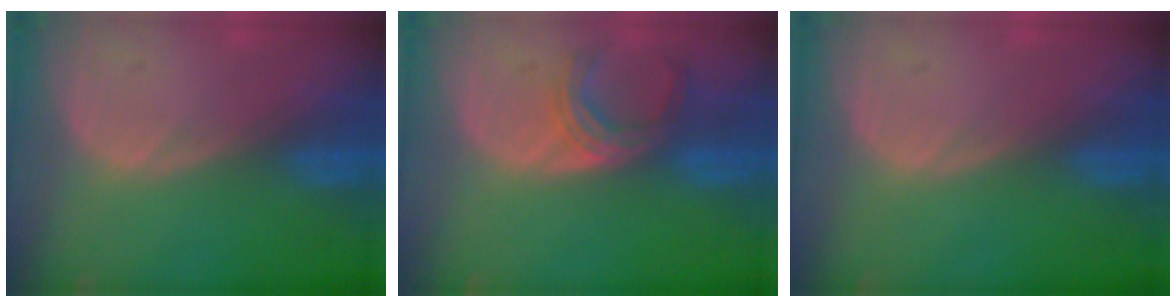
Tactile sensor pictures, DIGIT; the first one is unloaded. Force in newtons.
{"total": 4.9, "press": 4.8, "slide": 1.1}
{"total": 0.0}